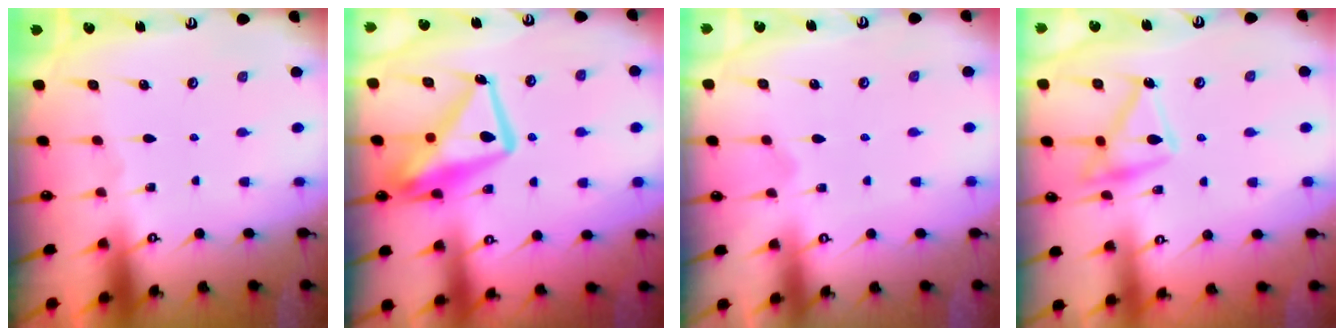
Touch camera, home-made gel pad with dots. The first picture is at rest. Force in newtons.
{"total": 15.9, "press": 15.8, "slide": 1.7}
{"total": 6.4, "press": 6.4, "slide": 0.3}
{"total": 14.7, "press": 14.7, "slide": 0.4}